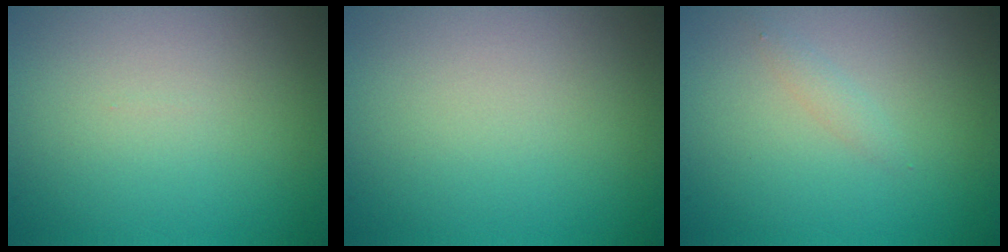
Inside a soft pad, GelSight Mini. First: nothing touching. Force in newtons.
{"total": 0.0}
{"total": 0.8, "press": 0.8, "slide": 0.1}